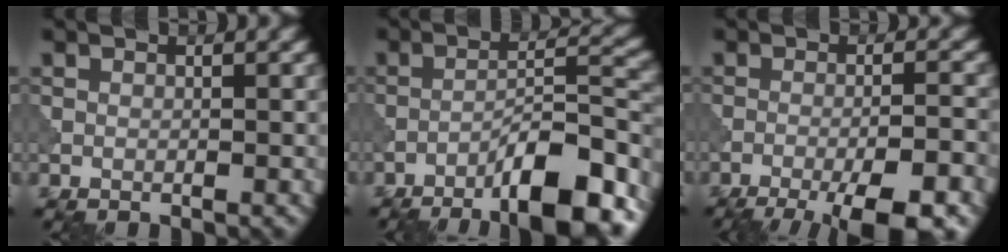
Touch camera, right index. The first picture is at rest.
{"total": 10.4, "force": [-7.0, 2.3, 7.4], "torque": [-0.105, 0.016, -0.115]}
{"total": 9.1, "force": [-6.2, 2.0, 6.3], "torque": [-0.096, -0.011, -0.085]}